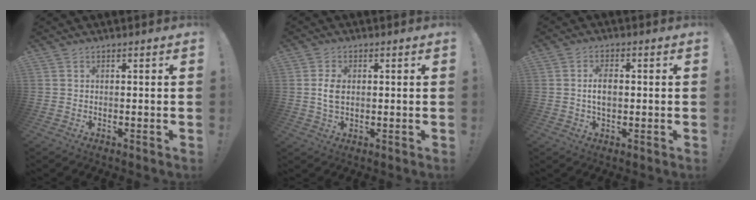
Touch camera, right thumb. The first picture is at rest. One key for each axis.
{"total": 4.9, "fx": 0.3, "fy": 3.1, "fz": 3.8, "tx": -0.070, "ty": -0.002, "tz": 0.000}
{"total": 5.5, "fx": 0.1, "fy": 3.0, "fz": 4.6, "tx": -0.072, "ty": 0.002, "tz": -0.003}